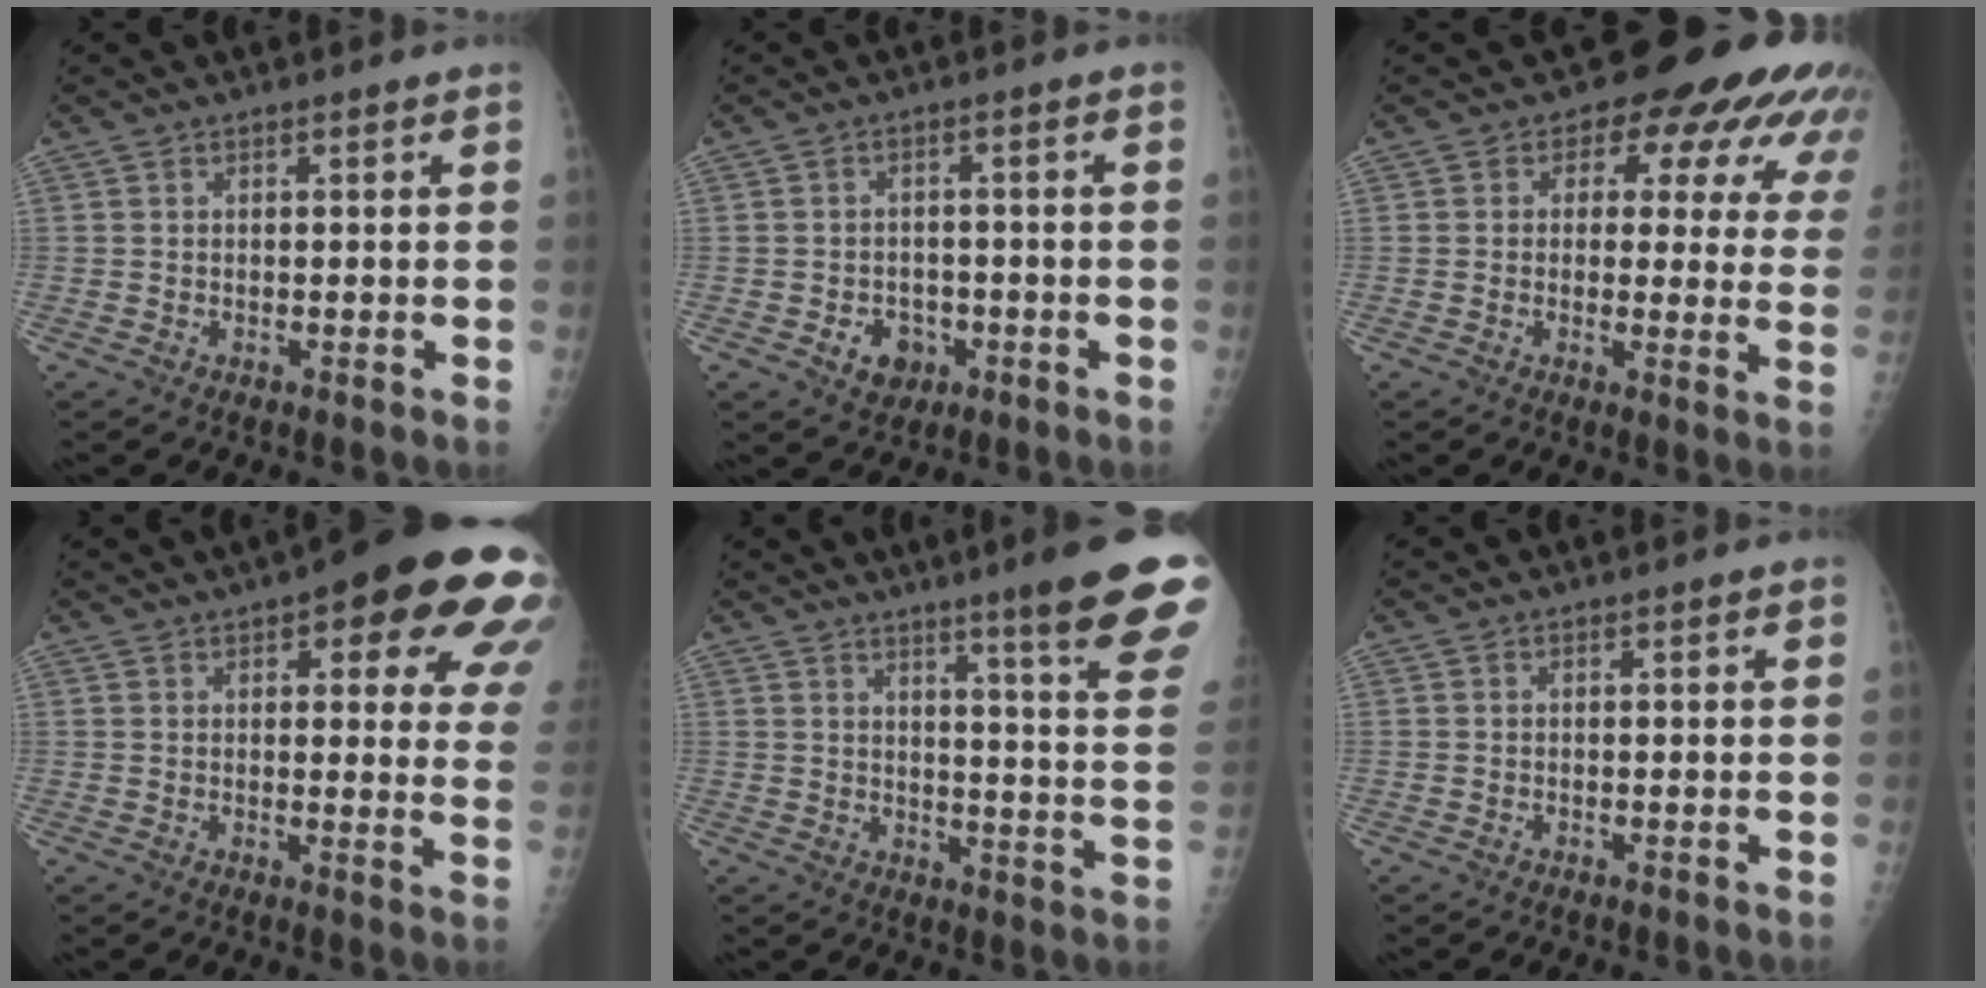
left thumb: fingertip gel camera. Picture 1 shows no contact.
{"total": 5.0, "force": [-2.0, 4.0, 2.3], "torque": [-0.014, 0.013, -0.023]}
{"total": 15.7, "force": [8.2, 8.9, 10.1], "torque": [-0.070, -0.019, 0.073]}
{"total": 21.6, "force": [10.6, 7.1, 17.4], "torque": [-0.168, -0.018, 0.118]}
{"total": 18.1, "force": [12.4, 0.6, 13.2], "torque": [-0.147, -0.073, 0.153]}
{"total": 0.0}